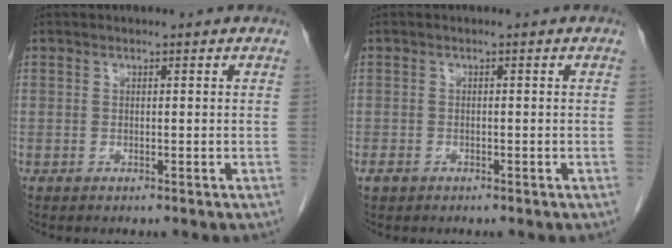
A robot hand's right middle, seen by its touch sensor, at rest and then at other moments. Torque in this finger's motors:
{"motor_torque": [0.14, -0.28, -0.01, 0.02]}